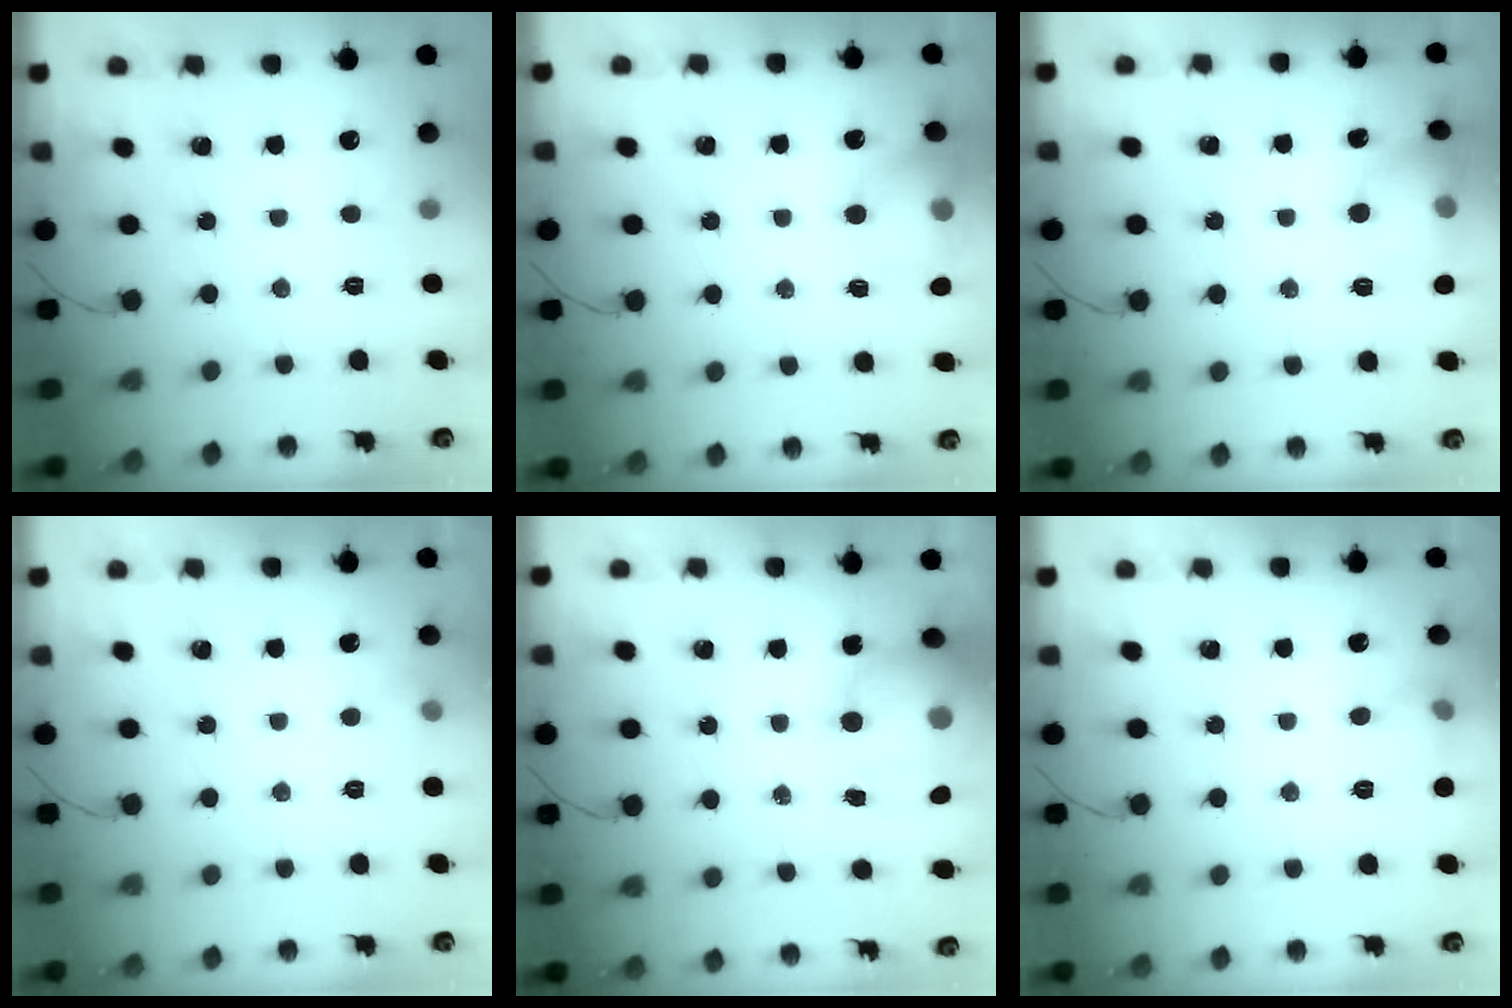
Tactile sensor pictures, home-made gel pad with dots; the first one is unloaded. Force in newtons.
{"total": 13.1, "press": 13.0, "slide": 1.7}
{"total": 11.7, "press": 11.5, "slide": 1.9}
{"total": 3.9, "press": 3.7, "slide": 1.4}
{"total": 15.9, "press": 15.5, "slide": 3.7}
{"total": 6.6, "press": 6.4, "slide": 1.5}